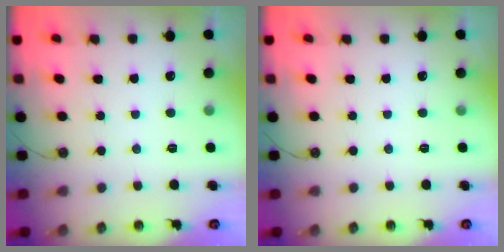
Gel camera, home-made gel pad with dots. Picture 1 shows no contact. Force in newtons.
{"total": 0.0}